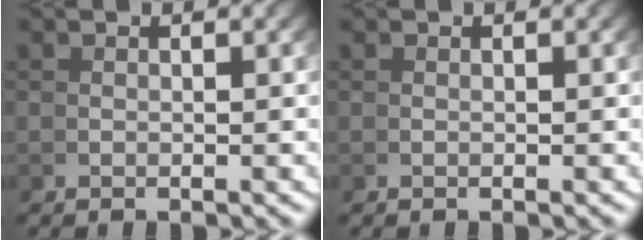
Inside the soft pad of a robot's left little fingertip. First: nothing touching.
{"total": 0.0}